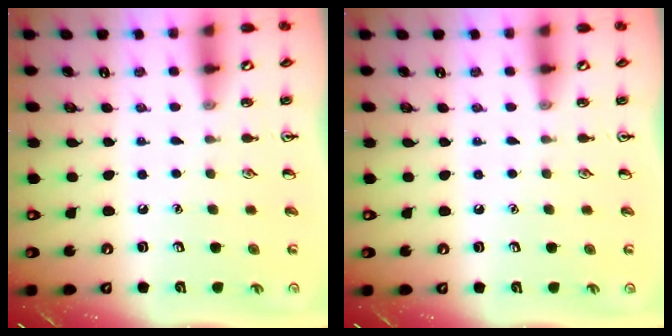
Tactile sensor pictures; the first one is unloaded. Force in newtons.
{"total": 0.0}